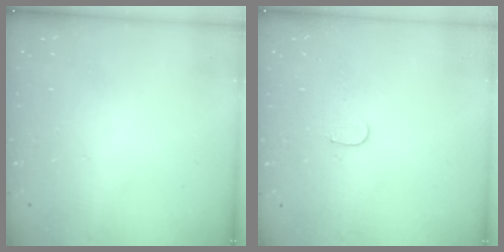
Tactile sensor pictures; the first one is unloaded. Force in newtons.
{"total": 4.5, "press": 4.5, "slide": 0.4}